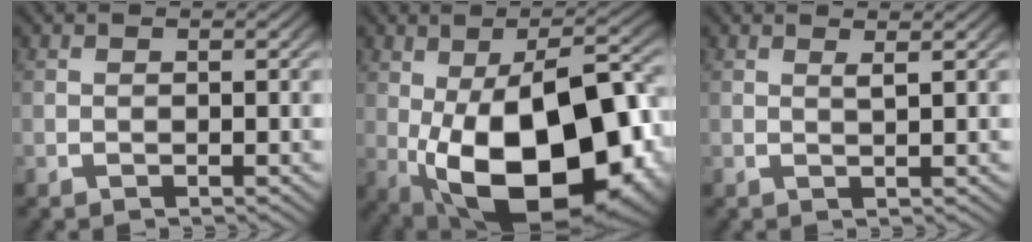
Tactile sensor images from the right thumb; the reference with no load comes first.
{"total": 20.6, "force": [-3.8, 12.1, 16.3], "torque": [-0.293, -0.072, -0.005]}
{"total": 1.1, "force": [0.9, 0.0, 0.6], "torque": [-0.011, 0.000, 0.018]}